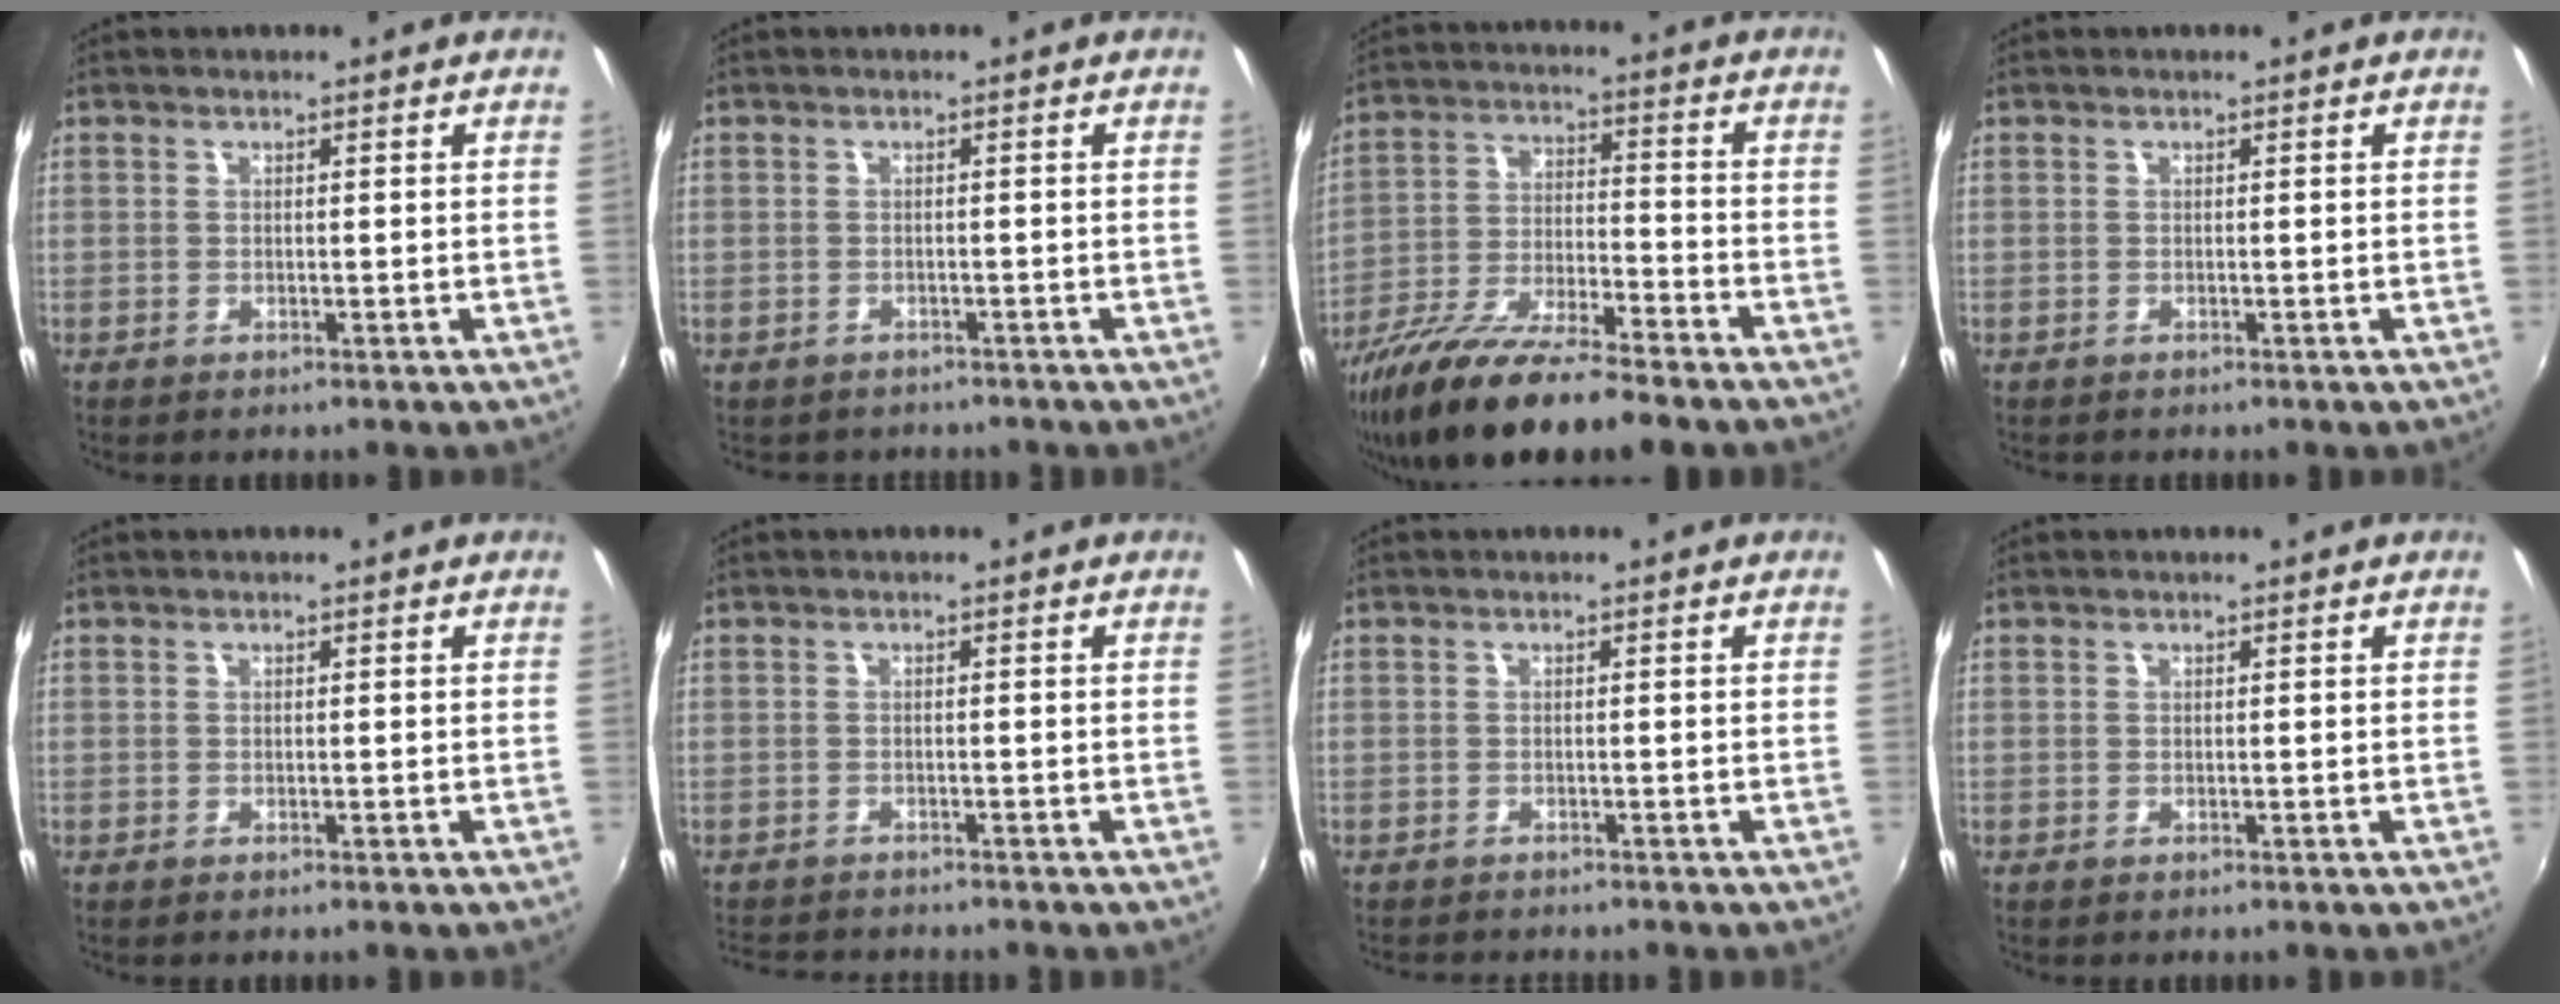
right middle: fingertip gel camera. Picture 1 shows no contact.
{"total": 2.1, "force": [-1.4, 1.6, 0.1], "torque": [-0.010, -0.001, -0.020]}
{"total": 16.9, "force": [-13.0, 2.8, 10.4], "torque": [-0.204, -0.039, -0.230]}
{"total": 0.0}
{"total": 0.0}
{"total": 5.4, "force": [-5.2, 0.9, 1.3], "torque": [-0.039, -0.017, -0.084]}
{"total": 2.0, "force": [-2.0, 0.3, 0.4], "torque": [-0.015, -0.014, -0.032]}
{"total": 0.0}